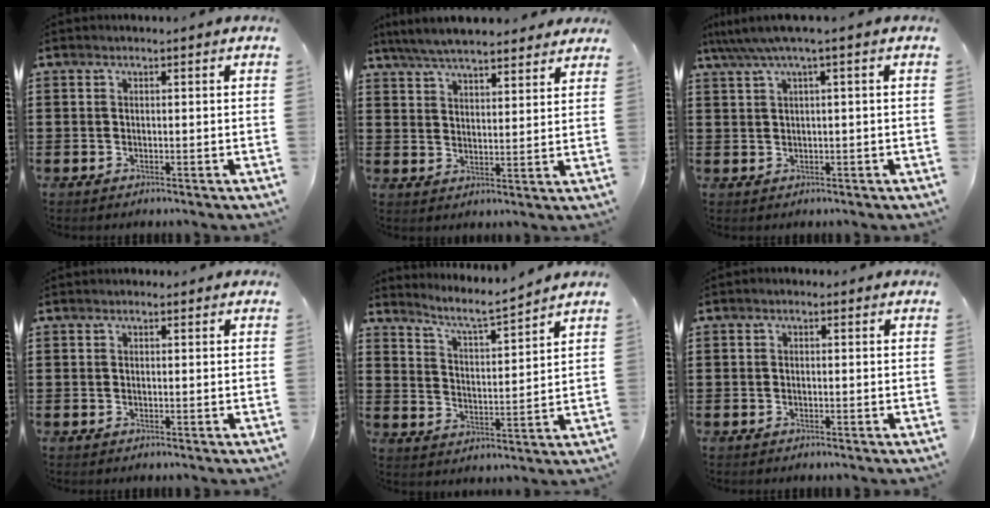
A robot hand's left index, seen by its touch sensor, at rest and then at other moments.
{"total": 6.3, "force": [5.9, 0.9, 2.0], "torque": [-0.059, -0.016, 0.108]}
{"total": 2.7, "force": [0.8, 0.0, 2.6], "torque": [-0.052, -0.003, 0.011]}
{"total": 0.7, "force": [0.5, 0.3, 0.4], "torque": [-0.008, 0.004, 0.009]}
{"total": 5.4, "force": [4.8, -0.1, 2.5], "torque": [-0.069, -0.034, 0.077]}
{"total": 0.6, "force": [0.0, 0.5, 0.4], "torque": [-0.009, 0.004, -0.002]}